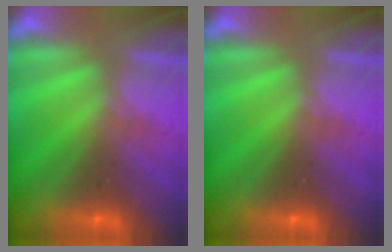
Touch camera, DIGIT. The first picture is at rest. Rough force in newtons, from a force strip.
{"total": 0.0}